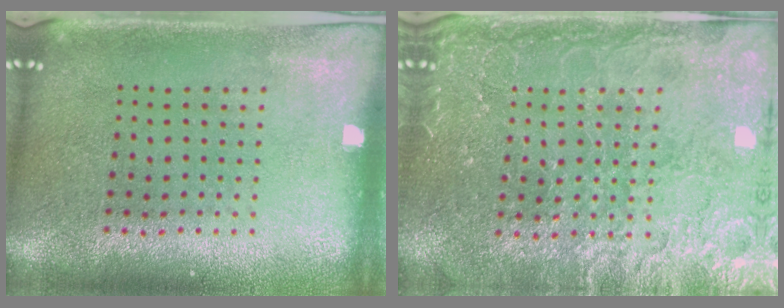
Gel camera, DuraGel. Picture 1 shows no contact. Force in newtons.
{"total": 3.9, "press": 3.8, "slide": 1.0}